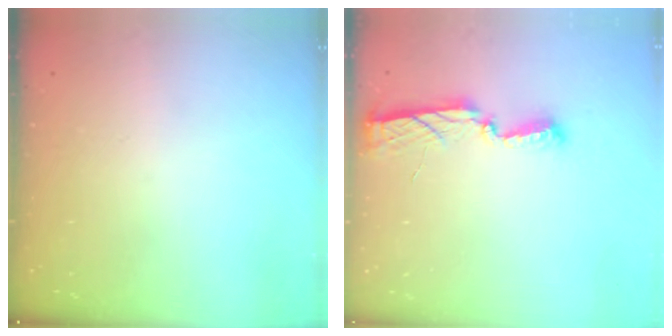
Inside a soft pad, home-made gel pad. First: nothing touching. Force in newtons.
{"total": 8.1, "press": 8.0, "slide": 0.5}